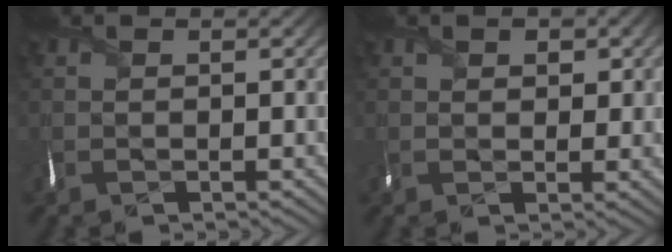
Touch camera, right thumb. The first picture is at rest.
{"total": 2.2, "force": [0.9, 1.7, 1.1], "torque": [-0.019, -0.004, 0.017]}